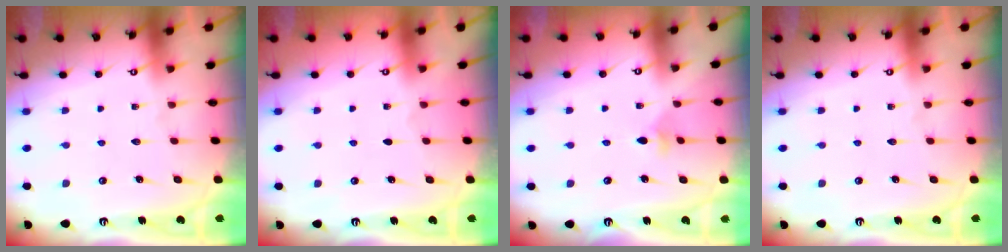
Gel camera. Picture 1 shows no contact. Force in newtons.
{"total": 0.0}
{"total": 3.8, "press": 3.7, "slide": 0.8}
{"total": 0.0}